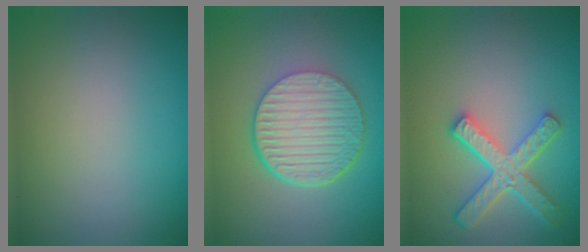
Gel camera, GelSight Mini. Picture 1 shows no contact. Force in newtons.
{"total": 7.1, "press": 4.8, "slide": 5.2}
{"total": 5.1, "press": 3.8, "slide": 3.3}